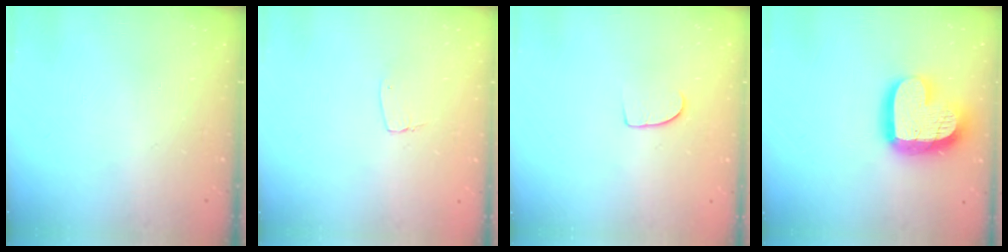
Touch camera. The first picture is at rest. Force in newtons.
{"total": 4.4, "press": 4.4, "slide": 0.3}
{"total": 6.5, "press": 6.5, "slide": 0.5}
{"total": 20.3, "press": 20.2, "slide": 1.7}